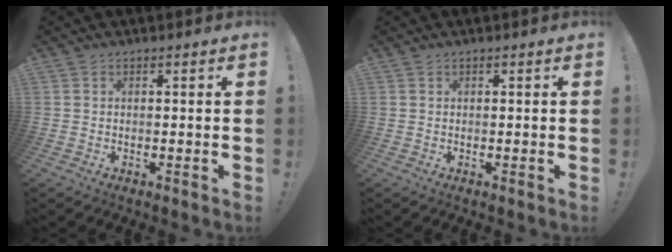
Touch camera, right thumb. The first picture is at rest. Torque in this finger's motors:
{"motor_torque": [0.05, 0.00, -0.14, 0.13, 0.00]}